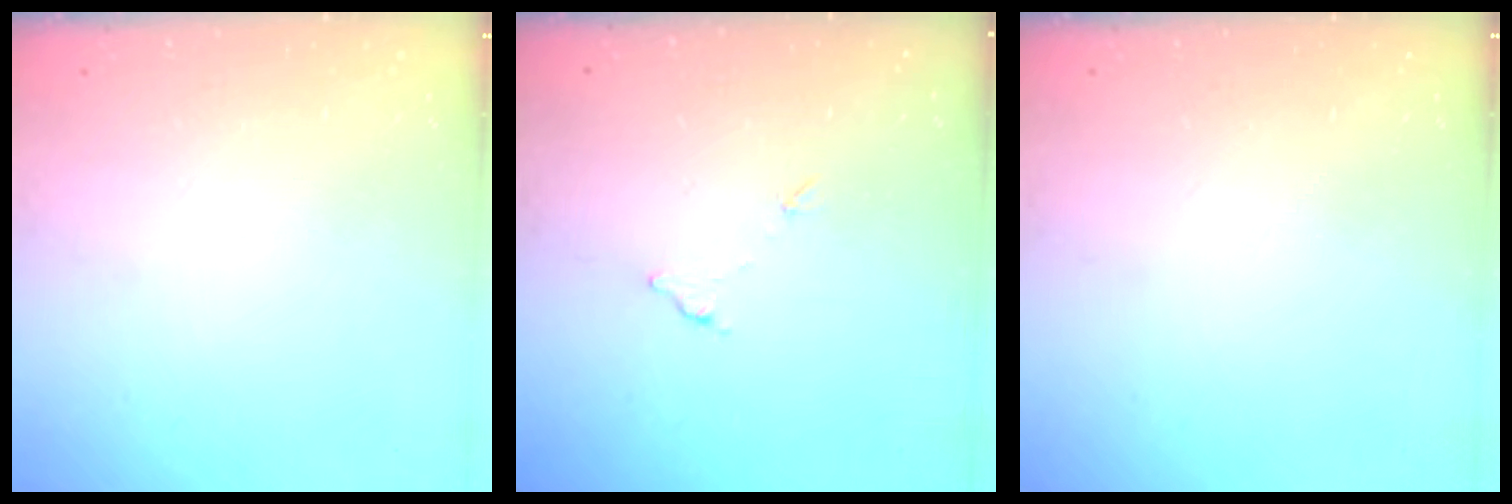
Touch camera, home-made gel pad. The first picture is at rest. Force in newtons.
{"total": 5.4, "press": 5.4, "slide": 0.2}
{"total": 0.0}